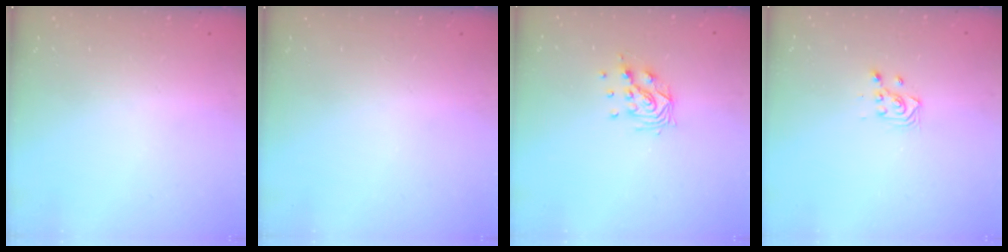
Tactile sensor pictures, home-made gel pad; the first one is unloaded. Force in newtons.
{"total": 0.0}
{"total": 10.0, "press": 9.9, "slide": 1.2}
{"total": 3.4, "press": 3.1, "slide": 1.2}